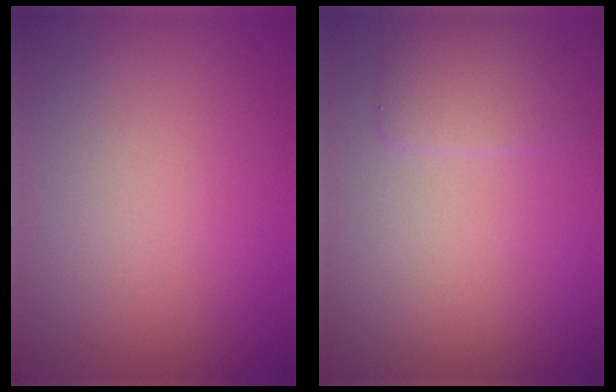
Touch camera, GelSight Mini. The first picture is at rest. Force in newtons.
{"total": 2.0, "press": 2.0, "slide": 0.2}